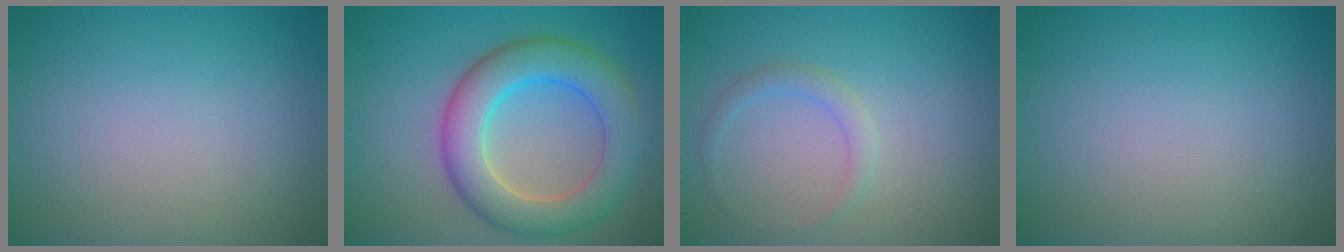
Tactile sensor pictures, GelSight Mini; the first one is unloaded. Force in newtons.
{"total": 7.4, "press": 7.4, "slide": 0.1}
{"total": 1.4, "press": 1.4, "slide": 0.1}
{"total": 0.0}